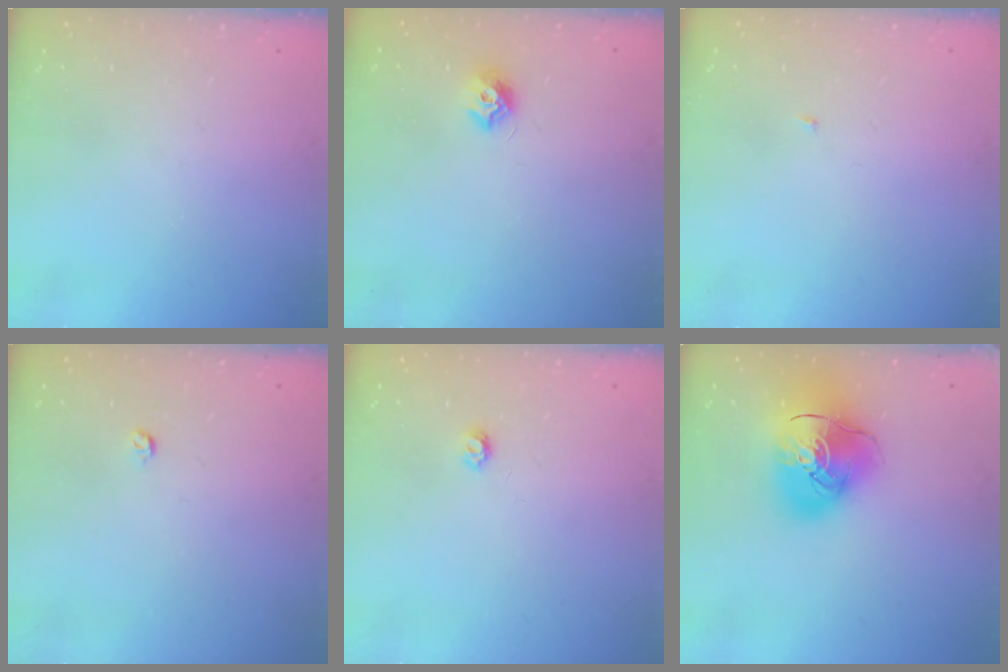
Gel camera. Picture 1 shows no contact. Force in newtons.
{"total": 7.3, "press": 7.2, "slide": 0.3}
{"total": 1.8, "press": 1.8, "slide": 0.2}
{"total": 3.2, "press": 3.2, "slide": 0.4}
{"total": 3.6, "press": 3.6, "slide": 0.3}
{"total": 18.1, "press": 17.9, "slide": 2.7}